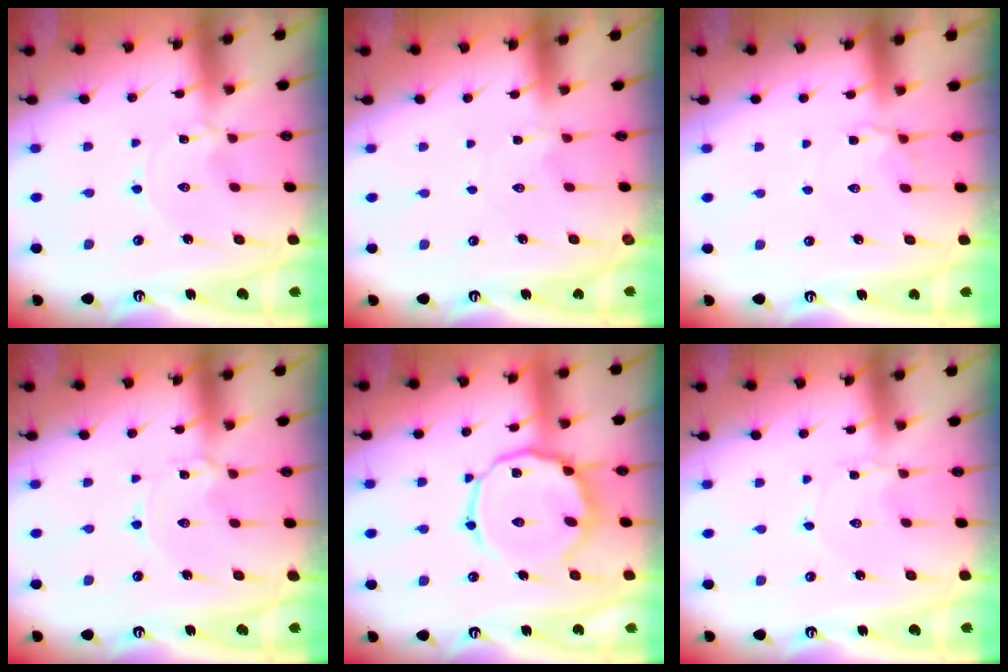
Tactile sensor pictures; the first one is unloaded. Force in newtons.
{"total": 2.1, "press": 2.1, "slide": 0.2}
{"total": 5.4, "press": 5.3, "slide": 1.0}
{"total": 1.4, "press": 1.4, "slide": 0.1}
{"total": 13.6, "press": 13.6, "slide": 1.3}
{"total": 1.8, "press": 1.7, "slide": 0.3}